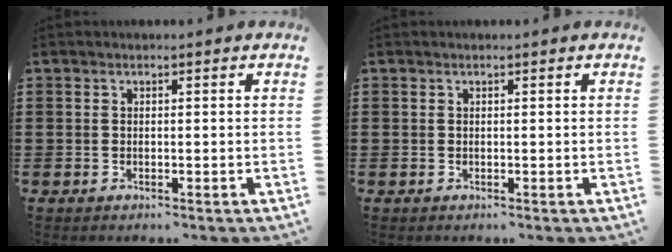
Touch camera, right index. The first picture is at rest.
{"total": 0.0}